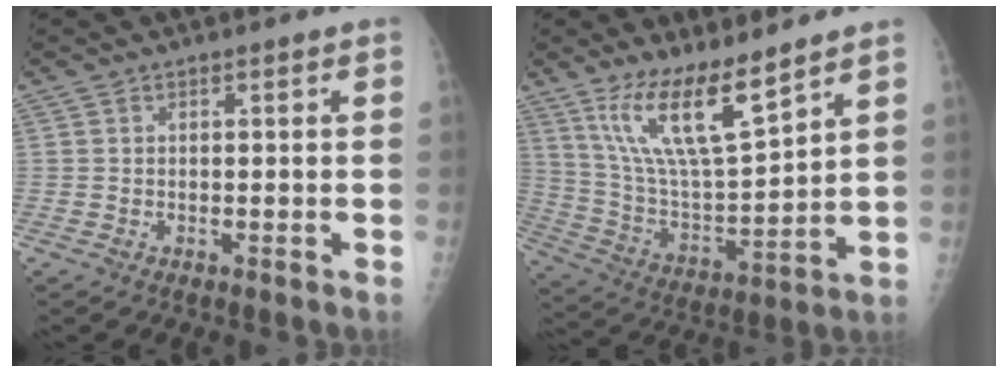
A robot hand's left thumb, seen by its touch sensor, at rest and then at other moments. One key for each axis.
{"total": 14.8, "fx": 10.2, "fy": 3.4, "fz": 10.2, "tx": -0.174, "ty": -0.065, "tz": 0.207}